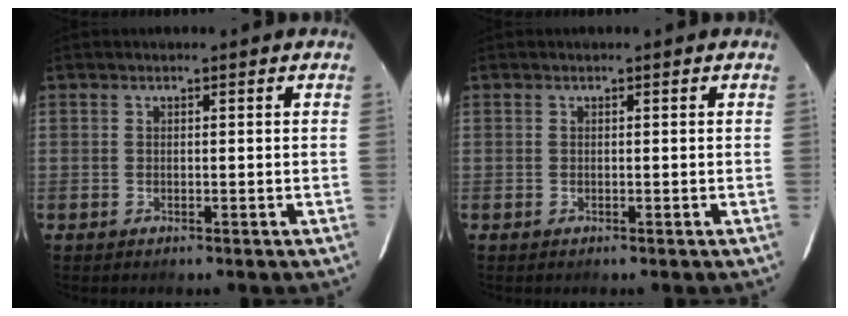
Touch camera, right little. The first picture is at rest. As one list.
[{"total": 0.0}]